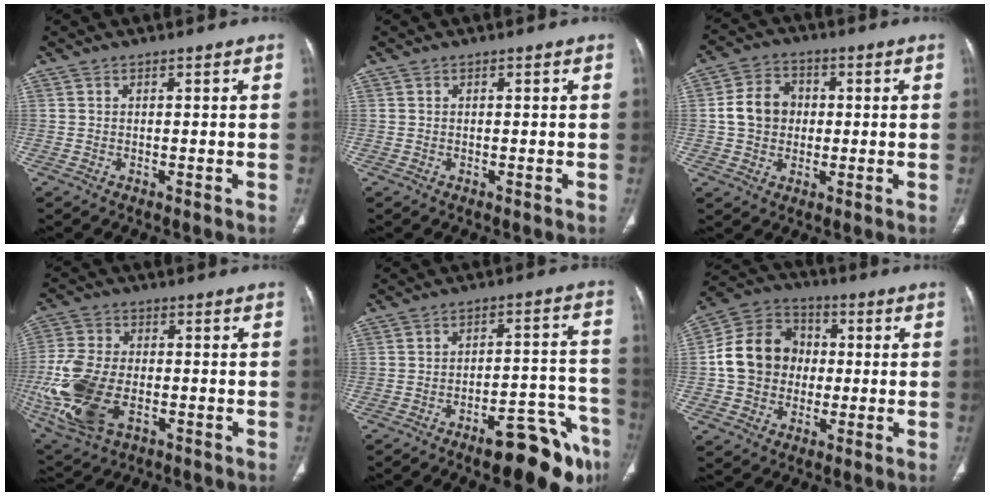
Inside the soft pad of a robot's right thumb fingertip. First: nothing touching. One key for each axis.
{"total": 0.0}
{"total": 8.7, "fx": 0.3, "fy": 7.4, "fz": 4.6, "tx": -0.060, "ty": 0.014, "tz": -0.002}
{"total": 16.6, "fx": -3.9, "fy": 9.7, "fz": 12.8, "tx": -0.293, "ty": -0.004, "tz": -0.066}
{"total": 14.5, "fx": -9.1, "fy": 4.4, "fz": 10.4, "tx": -0.089, "ty": 0.073, "tz": -0.123}
{"total": 13.9, "fx": -0.2, "fy": 11.9, "fz": 7.1, "tx": -0.105, "ty": 0.029, "tz": -0.010}